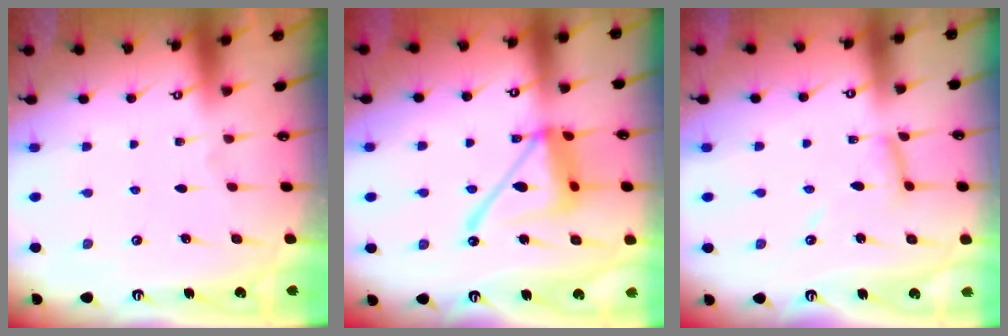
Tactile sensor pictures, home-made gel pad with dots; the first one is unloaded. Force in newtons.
{"total": 15.7, "press": 15.7, "slide": 1.6}
{"total": 6.2, "press": 6.2, "slide": 0.3}